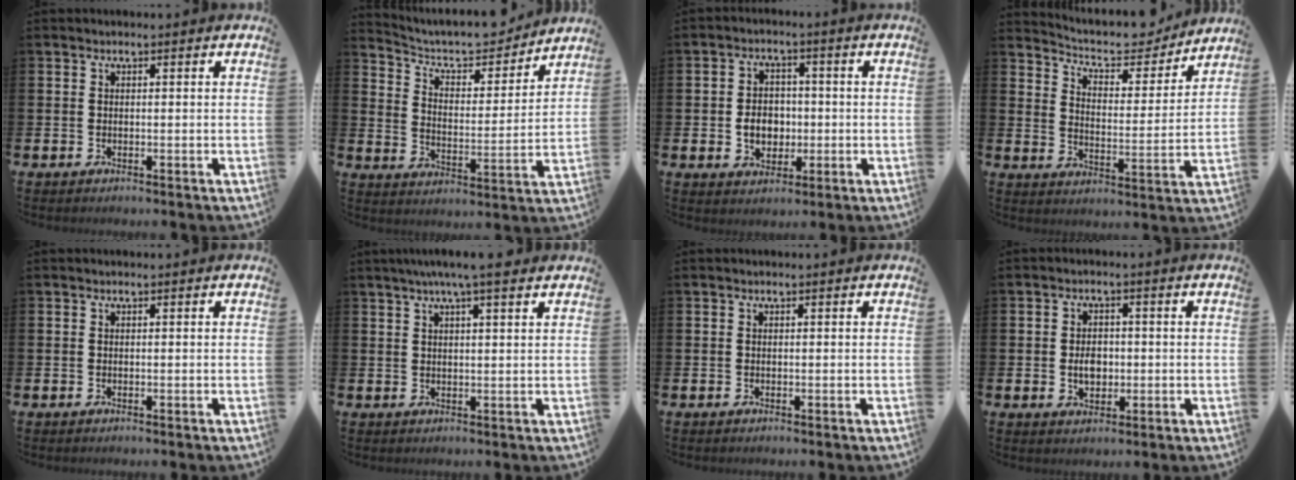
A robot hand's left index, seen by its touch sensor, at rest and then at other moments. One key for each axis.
{"total": 8.1, "fx": 7.5, "fy": 2.4, "fz": 2.2, "tx": -0.066, "ty": -0.052, "tz": 0.128}
{"total": 4.6, "fx": -0.6, "fy": 3.8, "fz": 2.6, "tx": -0.033, "ty": 0.002, "tz": -0.021}
{"total": 7.1, "fx": 6.6, "fy": 2.1, "fz": 1.5, "tx": -0.052, "ty": -0.049, "tz": 0.110}
{"total": 0.0}
{"total": 5.0, "fx": 4.0, "fy": 0.1, "fz": 2.9, "tx": -0.054, "ty": -0.007, "tz": 0.069}
{"total": 0.0}
{"total": 3.3, "fx": -0.2, "fy": 2.4, "fz": 2.2, "tx": -0.027, "ty": 0.002, "tz": -0.011}